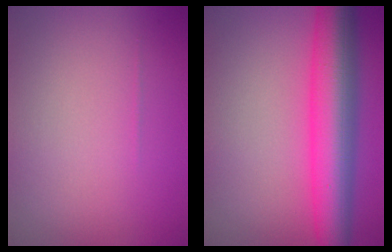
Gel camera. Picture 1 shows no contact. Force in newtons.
{"total": 8.7, "press": 8.7, "slide": 0.3}